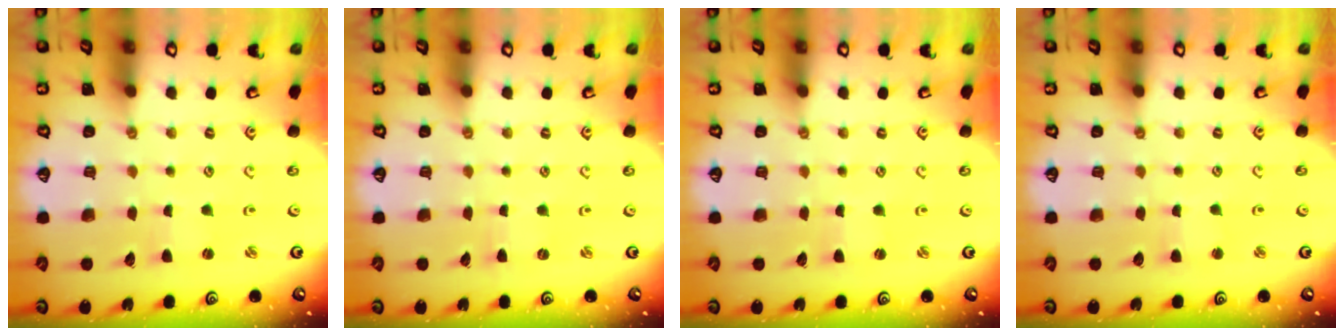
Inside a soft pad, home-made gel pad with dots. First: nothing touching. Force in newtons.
{"total": 0.0}
{"total": 0.0}
{"total": 2.3, "press": 2.3, "slide": 0.3}